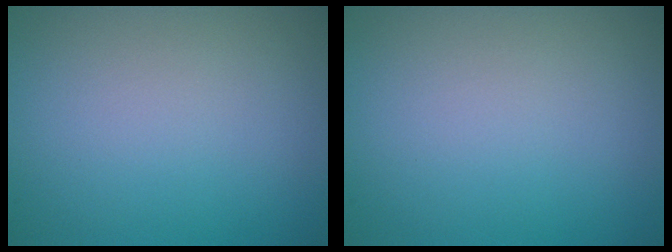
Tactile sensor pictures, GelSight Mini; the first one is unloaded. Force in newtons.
{"total": 0.0}